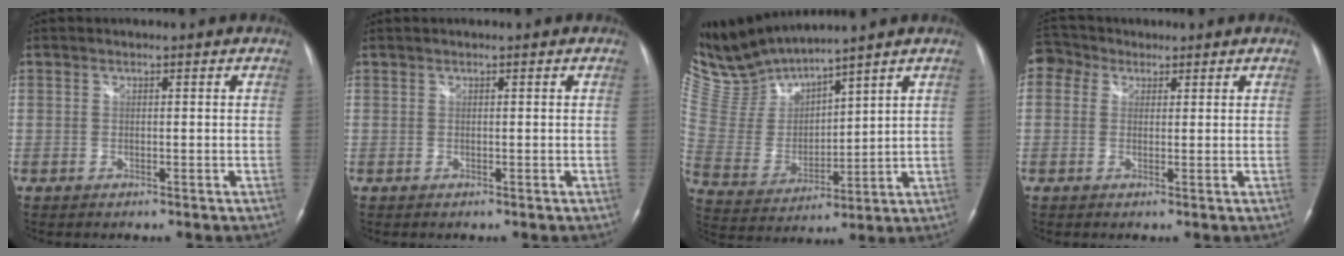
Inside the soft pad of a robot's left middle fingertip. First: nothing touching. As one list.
[{"total": 0.0}, {"total": 9.1, "force": [9.1, -0.5, 0.9], "torque": [-0.052, -0.004, 0.209]}, {"total": 4.8, "force": [2.3, 4.0, 1.5], "torque": [-0.042, 0.032, 0.043]}]